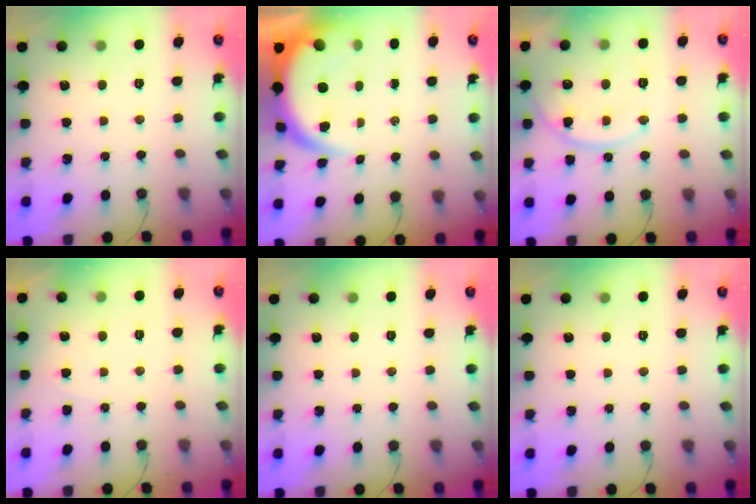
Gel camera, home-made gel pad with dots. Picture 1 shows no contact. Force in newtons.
{"total": 8.5, "press": 8.4, "slide": 1.6}
{"total": 12.8, "press": 12.7, "slide": 0.7}
{"total": 4.2, "press": 4.2, "slide": 0.3}
{"total": 0.0}
{"total": 0.0}